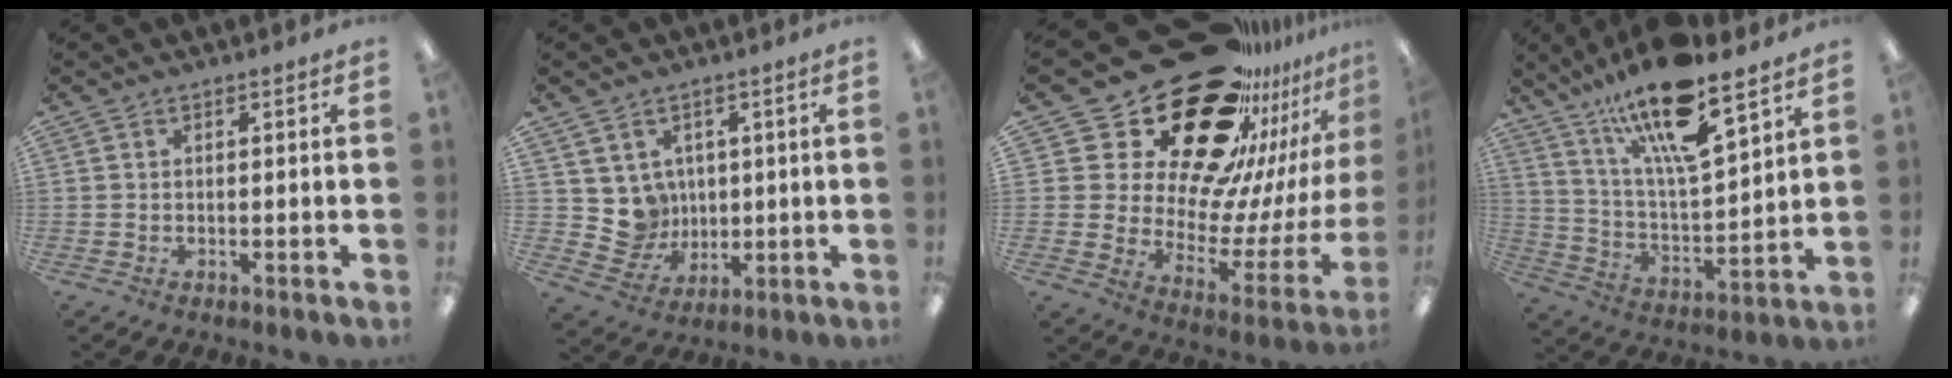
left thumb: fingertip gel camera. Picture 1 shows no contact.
{"total": 7.2, "force": [2.5, 6.7, 0.6], "torque": [-0.017, -0.016, 0.058]}
{"total": 32.5, "force": [21.7, 16.2, 18.0], "torque": [-0.285, -0.167, 0.406]}
{"total": 18.7, "force": [13.9, 4.5, 11.6], "torque": [-0.206, -0.081, 0.234]}